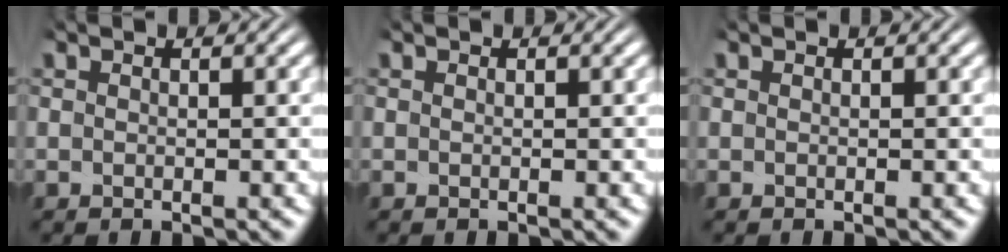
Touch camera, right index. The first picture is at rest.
{"total": 0.0}
{"total": 0.0}